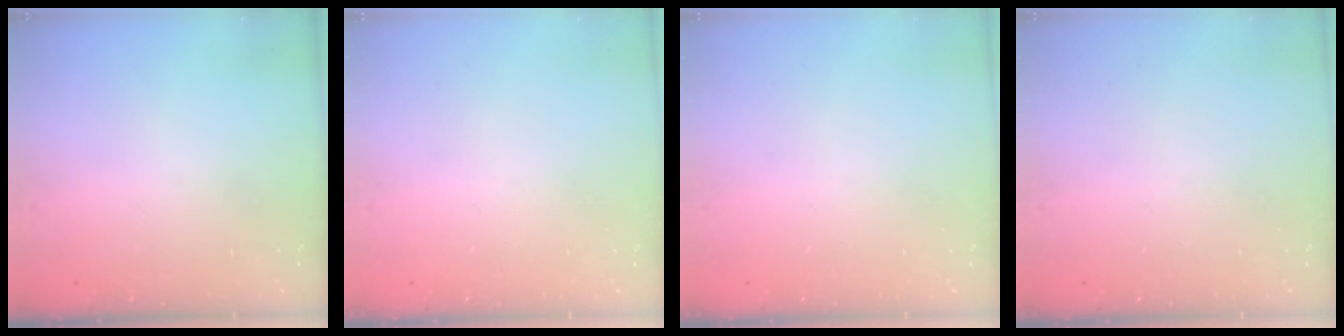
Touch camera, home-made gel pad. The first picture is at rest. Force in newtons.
{"total": 0.0}
{"total": 0.0}
{"total": 0.0}